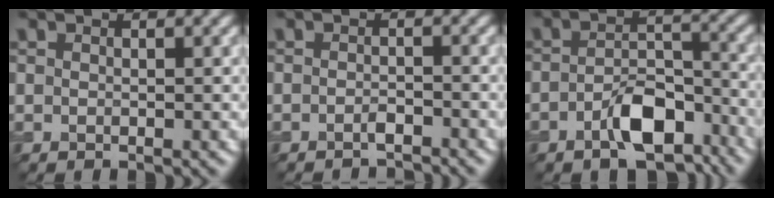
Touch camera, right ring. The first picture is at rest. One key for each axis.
{"total": 1.5, "fx": -1.2, "fy": 0.3, "fz": 0.8, "tx": -0.012, "ty": -0.001, "tz": -0.022}
{"total": 5.7, "fx": -3.3, "fy": 2.8, "fz": 3.7, "tx": -0.059, "ty": 0.004, "tz": -0.058}